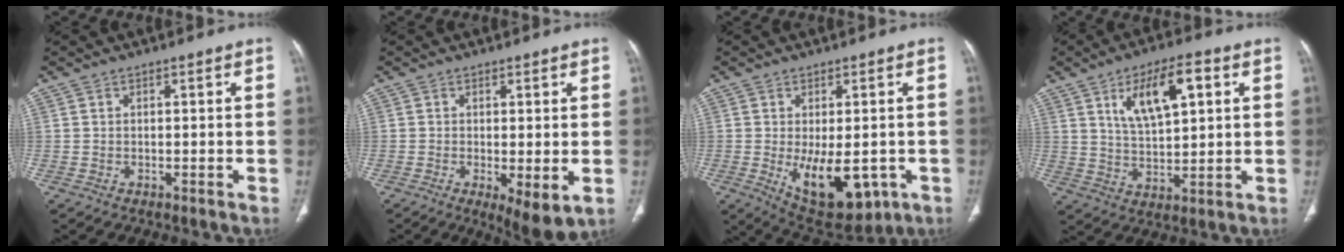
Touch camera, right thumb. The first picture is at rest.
{"total": 6.6, "force": [-1.5, 2.0, 6.1], "torque": [-0.099, -0.024, -0.020]}
{"total": 13.6, "force": [-3.6, 6.9, 11.2], "torque": [-0.145, -0.012, -0.029]}
{"total": 12.4, "force": [4.5, 5.6, 10.1], "torque": [-0.149, -0.005, 0.079]}